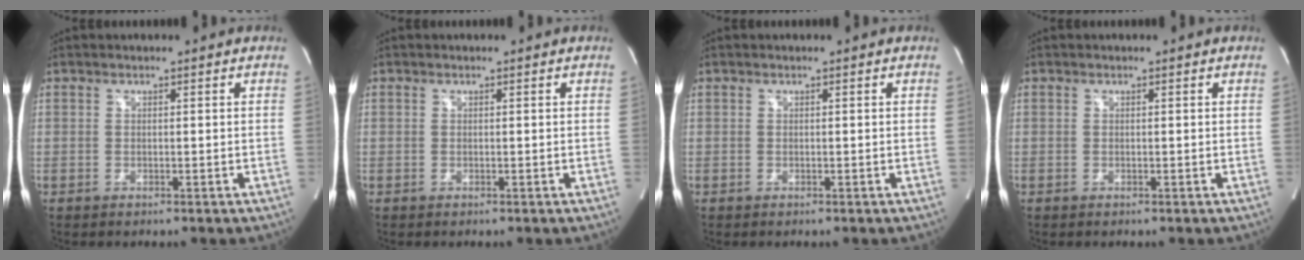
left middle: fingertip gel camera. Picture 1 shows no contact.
{"total": 0.0}
{"total": 0.0}
{"total": 0.0}